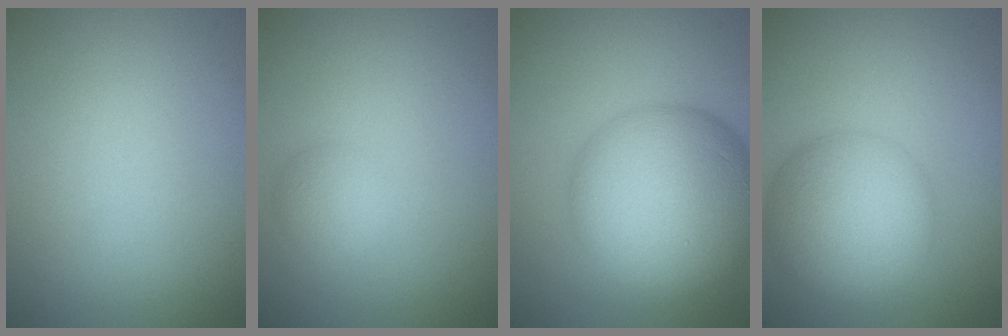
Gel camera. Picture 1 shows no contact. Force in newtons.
{"total": 1.9, "press": 1.9, "slide": 0.1}
{"total": 12.8, "press": 12.8, "slide": 0.1}
{"total": 7.9, "press": 7.9, "slide": 0.4}